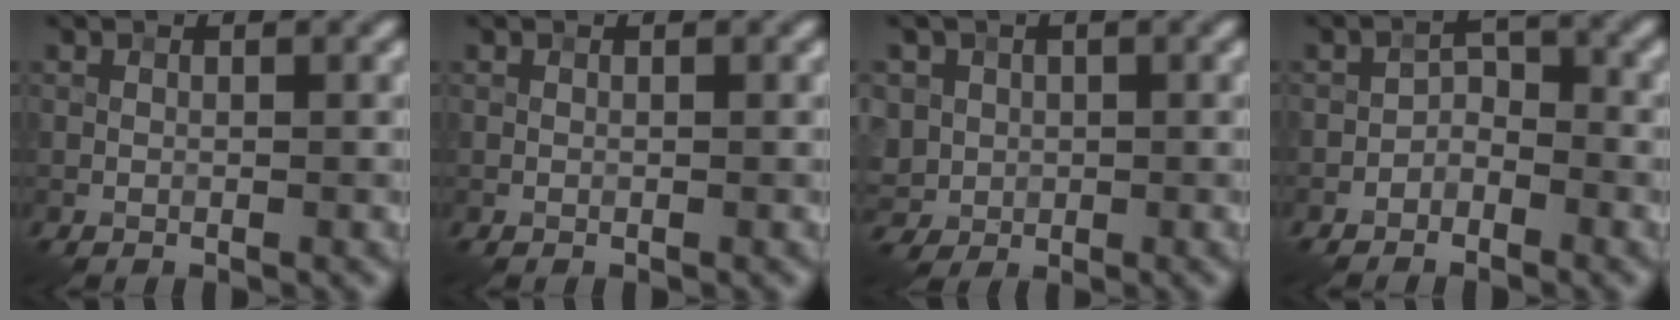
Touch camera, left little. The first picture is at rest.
{"total": 0.0}
{"total": 4.7, "force": [0.5, 4.2, 1.9], "torque": [-0.040, 0.024, -0.002]}
{"total": 2.0, "force": [-1.4, 1.2, 0.7], "torque": [-0.009, 0.010, -0.027]}